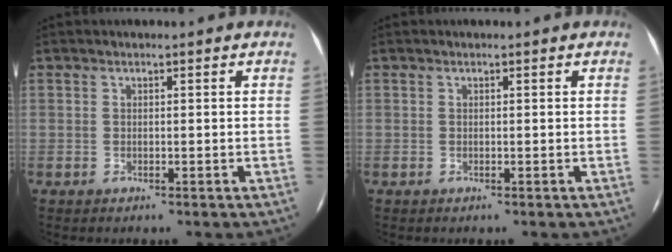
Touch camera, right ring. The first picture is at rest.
{"total": 0.0}